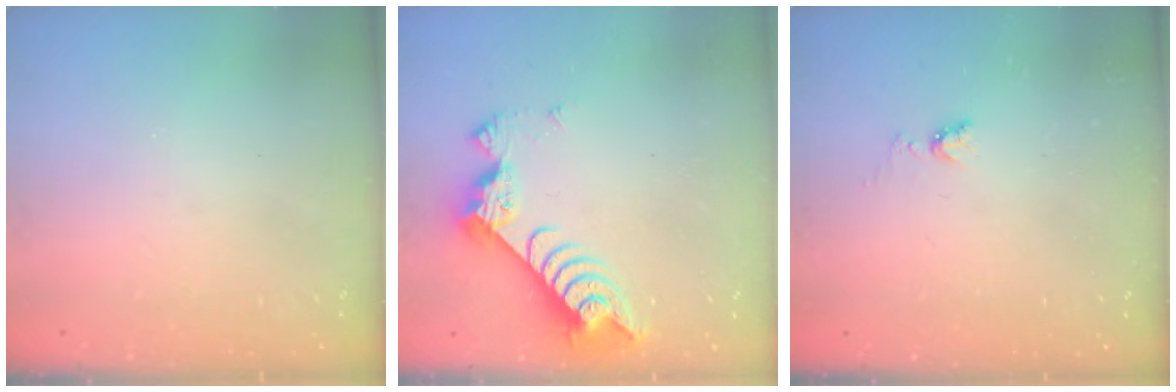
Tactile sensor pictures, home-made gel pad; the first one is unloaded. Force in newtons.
{"total": 9.5, "press": 9.4, "slide": 1.0}
{"total": 4.0, "press": 3.9, "slide": 0.5}